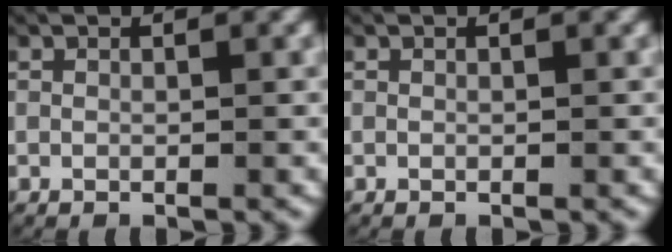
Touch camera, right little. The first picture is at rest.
{"total": 0.0}